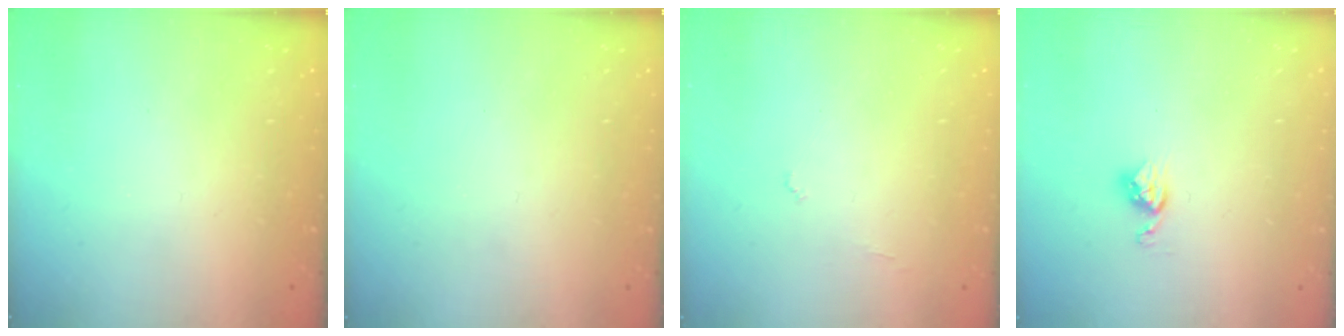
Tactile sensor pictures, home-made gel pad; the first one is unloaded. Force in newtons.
{"total": 0.7, "press": 0.7, "slide": 0.1}
{"total": 3.9, "press": 3.9, "slide": 0.3}
{"total": 3.5, "press": 3.5, "slide": 0.5}